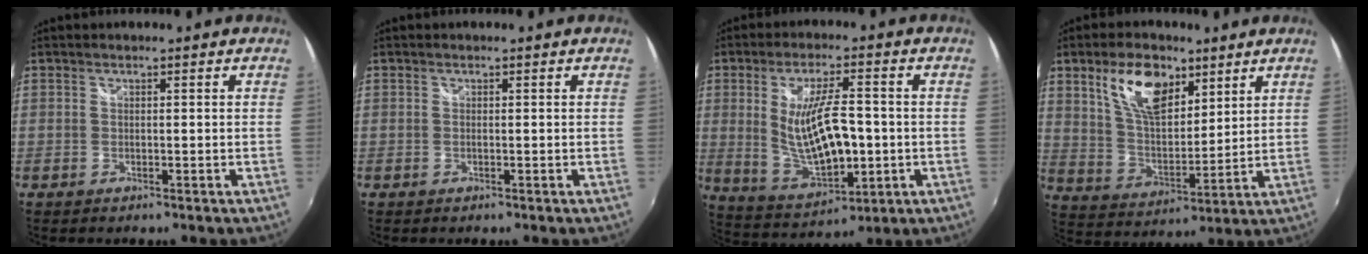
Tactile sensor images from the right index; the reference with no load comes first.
{"total": 0.0}
{"total": 14.0, "force": [-0.7, 5.1, 13.1], "torque": [-0.242, -0.017, 0.011]}
{"total": 13.2, "force": [7.3, 6.6, 8.8], "torque": [-0.156, 0.009, 0.140]}